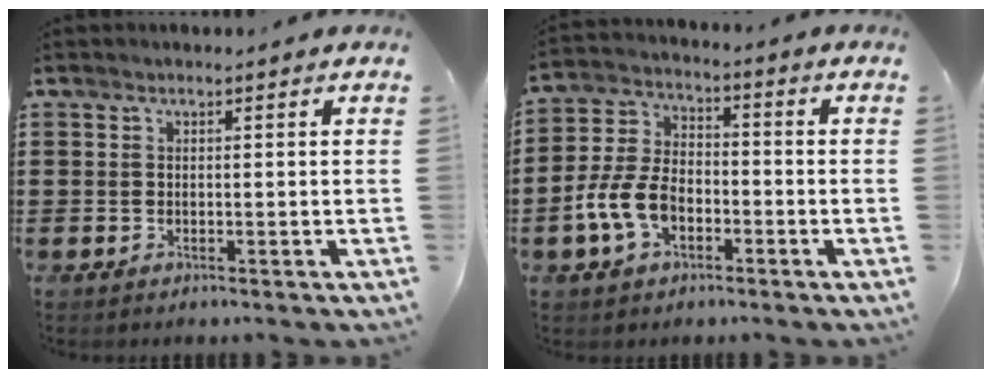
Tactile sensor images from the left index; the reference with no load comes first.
{"total": 8.1, "force": [-3.3, 4.8, 5.7], "torque": [-0.146, 0.002, -0.070]}